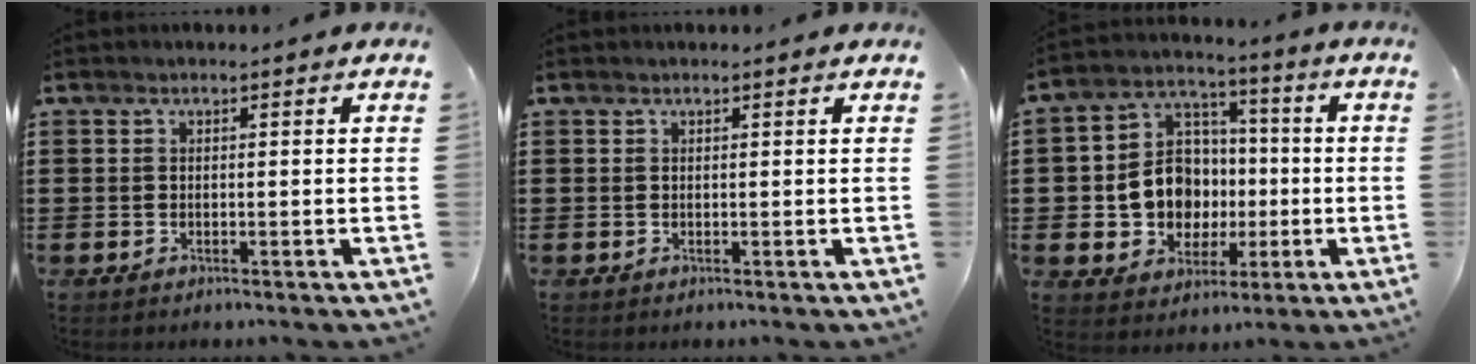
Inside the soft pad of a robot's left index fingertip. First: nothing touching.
{"total": 0.0}
{"total": 10.1, "force": [-1.2, 9.2, 4.0], "torque": [-0.113, 0.012, -0.017]}